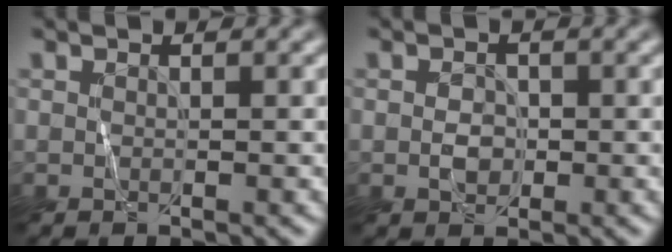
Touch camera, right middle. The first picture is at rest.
{"total": 1.5, "force": [-0.2, 1.3, 0.8], "torque": [-0.019, 0.001, -0.003]}